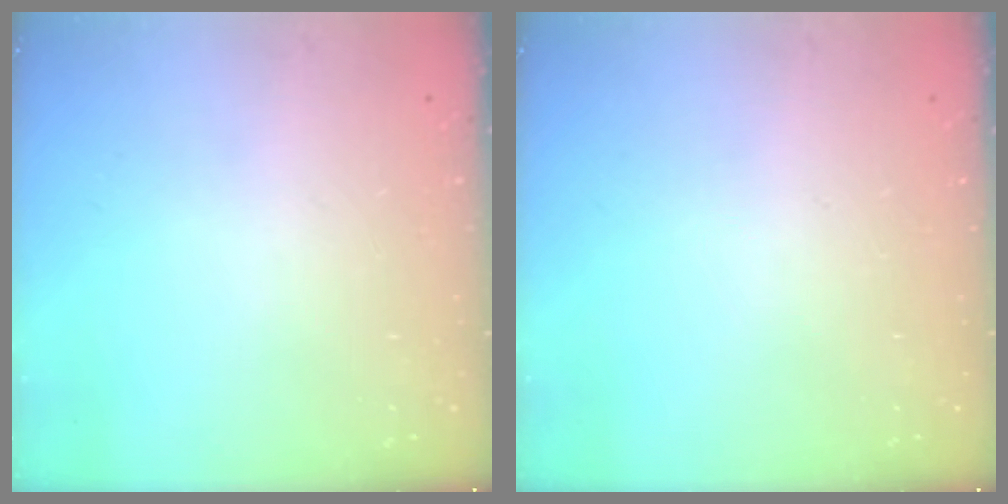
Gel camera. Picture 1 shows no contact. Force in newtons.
{"total": 0.0}